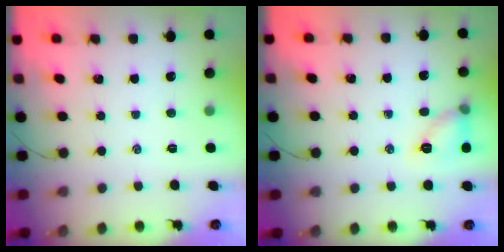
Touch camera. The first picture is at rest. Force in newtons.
{"total": 8.6, "press": 8.5, "slide": 0.2}